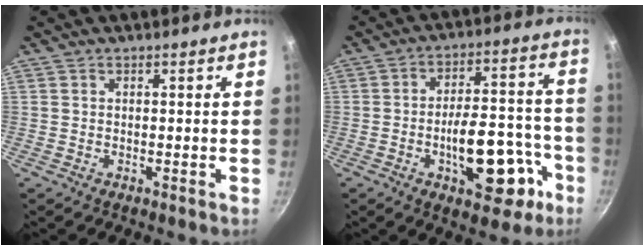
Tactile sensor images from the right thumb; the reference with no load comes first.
{"total": 16.8, "force": [-6.6, 7.9, 13.3], "torque": [-0.149, 0.056, -0.085]}